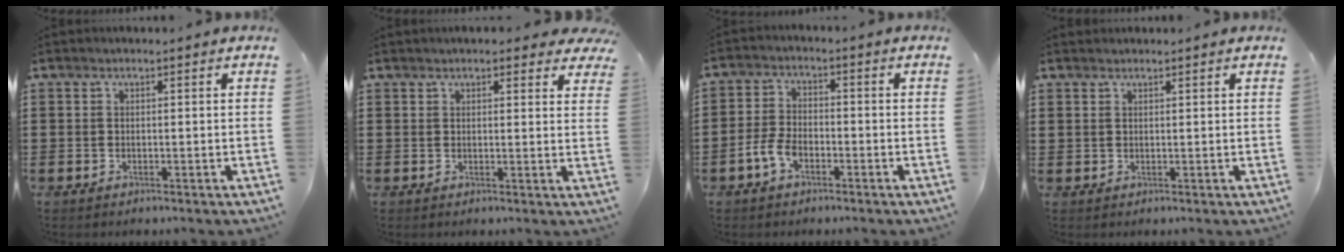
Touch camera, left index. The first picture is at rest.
{"total": 2.4, "force": [2.2, 0.6, 0.7], "torque": [-0.013, -0.003, 0.039]}
{"total": 4.4, "force": [-2.3, 2.3, 2.9], "torque": [-0.078, 0.000, -0.049]}
{"total": 1.1, "force": [1.0, 0.5, -0.1], "torque": [-0.001, 0.002, 0.020]}